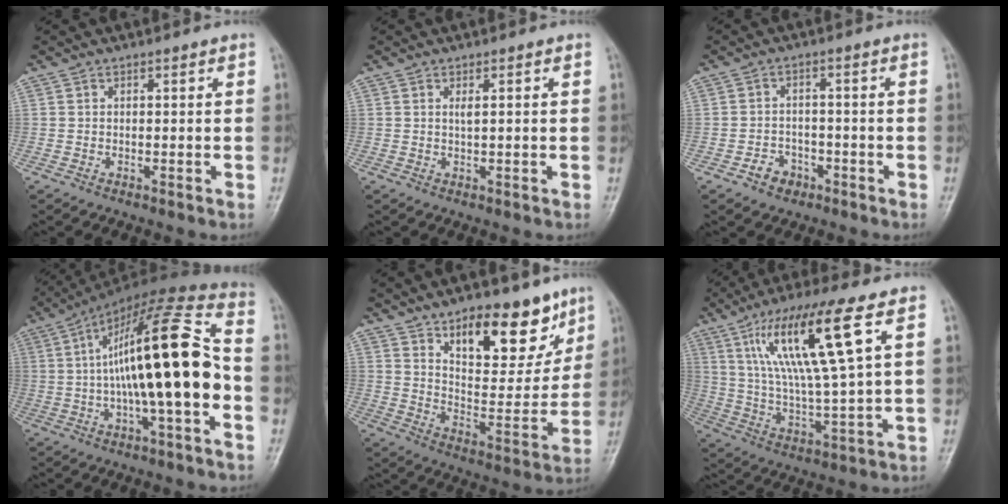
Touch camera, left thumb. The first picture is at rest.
{"total": 1.1, "force": [0.3, 0.1, 1.1], "torque": [-0.025, 0.002, 0.007]}
{"total": 4.0, "force": [-2.3, 3.0, 1.3], "torque": [-0.003, 0.022, -0.035]}
{"total": 23.7, "force": [-1.3, 6.0, 22.9], "torque": [-0.389, 0.043, -0.025]}
{"total": 16.6, "force": [10.5, 7.7, 10.4], "torque": [-0.093, -0.073, 0.168]}
{"total": 17.2, "force": [7.1, 2.1, 15.5], "torque": [-0.299, -0.021, 0.129]}